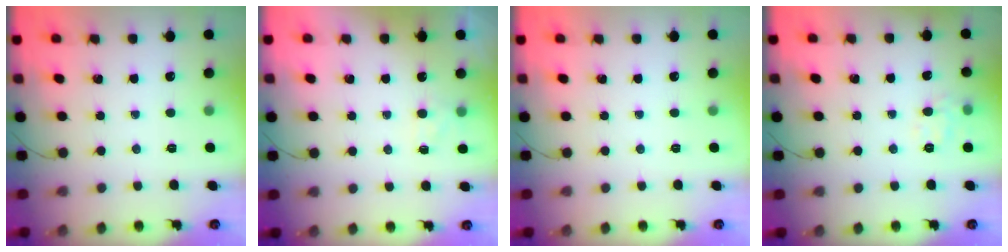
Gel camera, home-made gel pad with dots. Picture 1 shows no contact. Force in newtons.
{"total": 4.1, "press": 3.9, "slide": 1.4}
{"total": 0.0}
{"total": 8.6, "press": 8.6, "slide": 1.2}